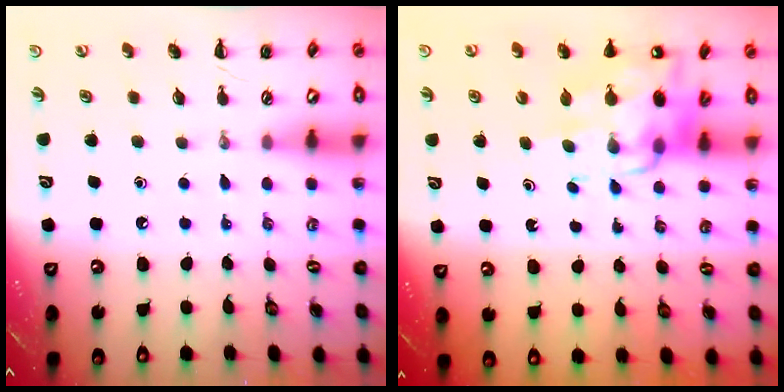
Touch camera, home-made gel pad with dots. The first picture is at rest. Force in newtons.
{"total": 13.0, "press": 12.7, "slide": 3.0}